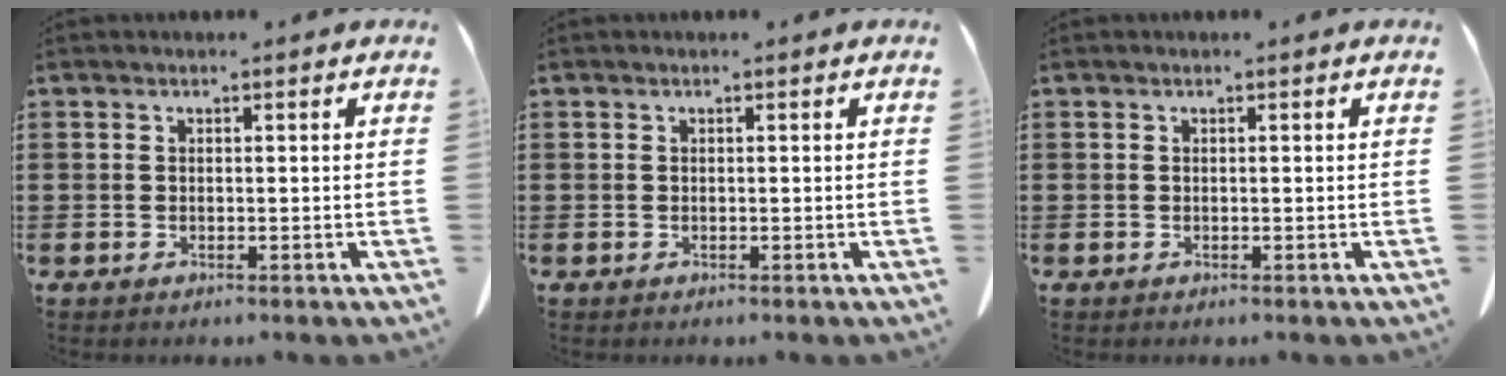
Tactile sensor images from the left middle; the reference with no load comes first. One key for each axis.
{"total": 0.0}
{"total": 0.0}